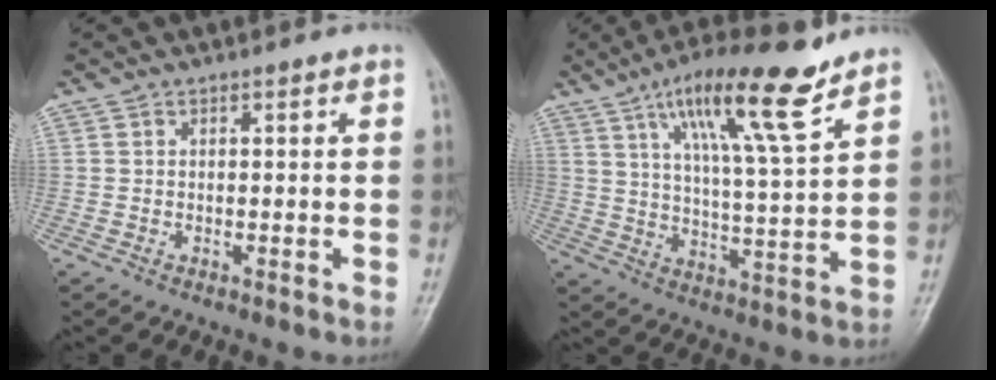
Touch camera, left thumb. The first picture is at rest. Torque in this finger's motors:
{"motor_torque": [0.67, 0.54, 1.77, -1.01, 0.25]}